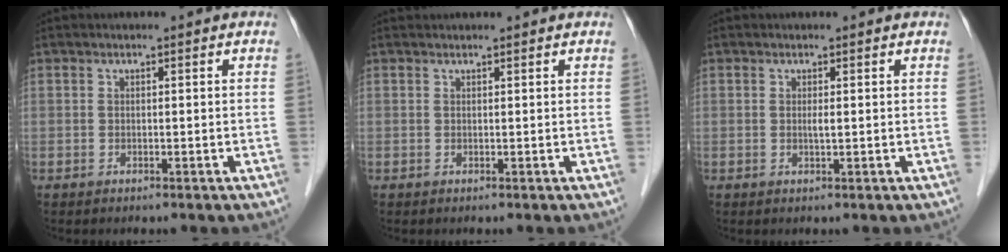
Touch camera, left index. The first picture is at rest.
{"total": 1.8, "force": [1.8, 0.2, 0.2], "torque": [-0.007, 0.022, 0.024]}
{"total": 0.8, "force": [0.2, 0.0, 0.7], "torque": [-0.017, -0.002, 0.002]}